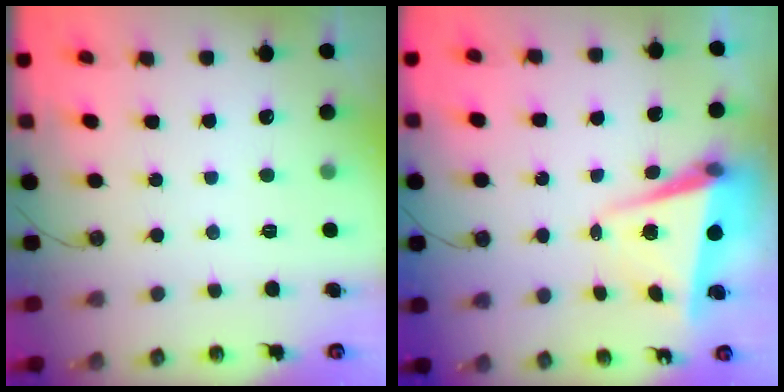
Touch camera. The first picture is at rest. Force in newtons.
{"total": 6.0, "press": 5.9, "slide": 1.3}